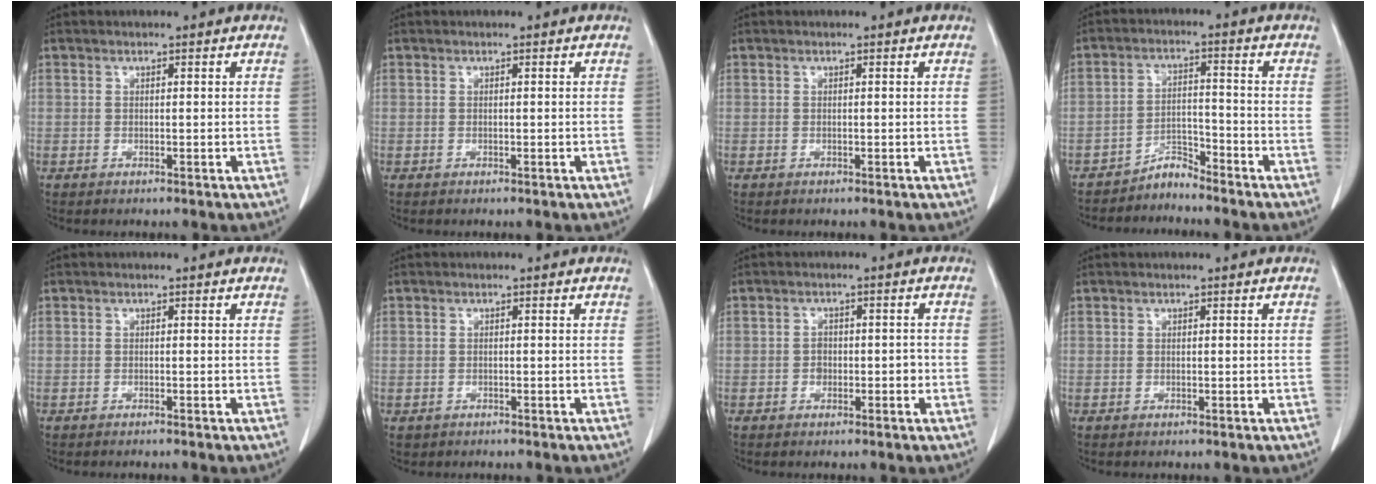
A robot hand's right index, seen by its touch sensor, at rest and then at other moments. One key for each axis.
{"total": 0.0}
{"total": 0.0}
{"total": 3.3, "fx": -3.2, "fy": 0.7, "fz": -0.1, "tx": 0.012, "ty": -0.001, "tz": -0.057}
{"total": 0.8, "fx": -0.7, "fy": -0.1, "fz": 0.4, "tx": -0.003, "ty": 0.001, "tz": -0.013}
{"total": 1.0, "fx": -0.6, "fy": 0.9, "fz": -0.1, "tx": -0.009, "ty": 0.004, "tz": -0.009}
{"total": 2.1, "fx": -0.6, "fy": 1.6, "fz": 1.3, "tx": -0.012, "ty": 0.008, "tz": -0.006}
{"total": 0.0}